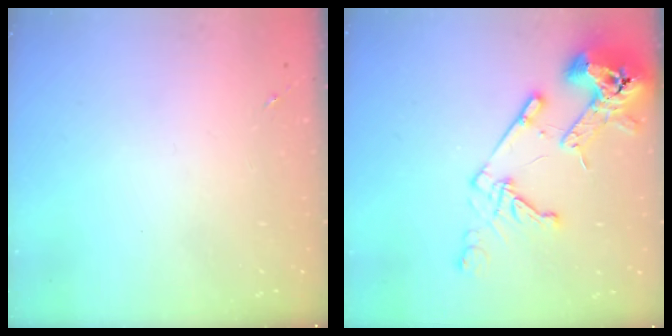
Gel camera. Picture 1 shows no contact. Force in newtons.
{"total": 18.8, "press": 18.6, "slide": 2.5}